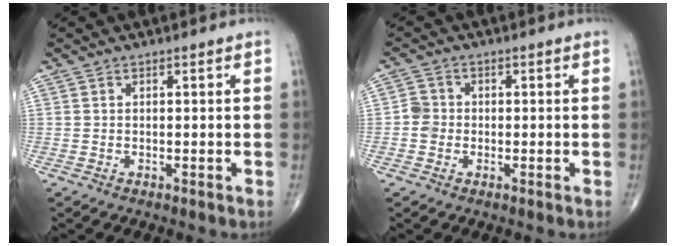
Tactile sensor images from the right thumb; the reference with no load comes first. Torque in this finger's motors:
{"motor_torque": [0.02, 0.20, 0.35, 0.00, 0.01]}